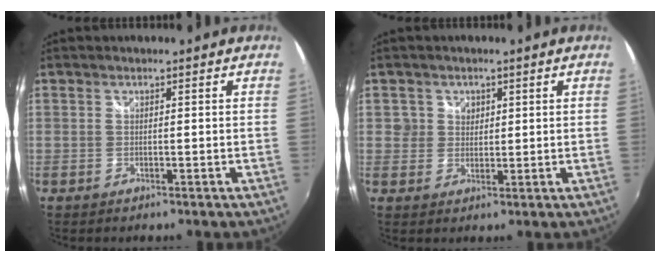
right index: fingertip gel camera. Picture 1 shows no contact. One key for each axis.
{"total": 3.0, "fx": 0.7, "fy": 2.9, "fz": 0.2, "tx": 0.008, "ty": 0.012, "tz": 0.010}